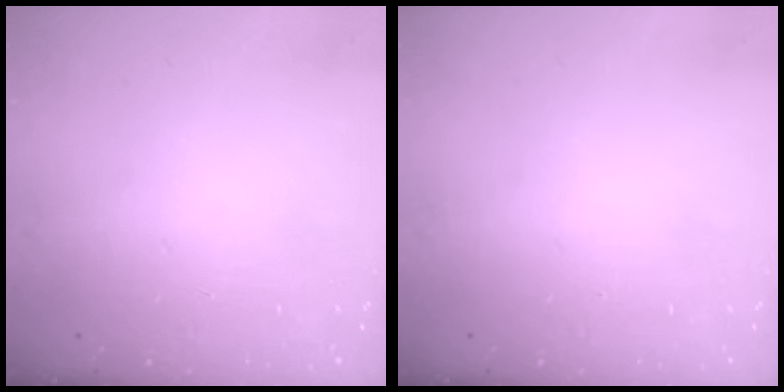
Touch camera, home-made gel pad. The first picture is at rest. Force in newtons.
{"total": 0.0}